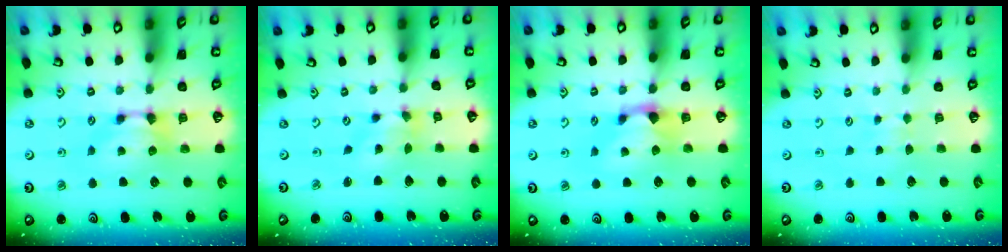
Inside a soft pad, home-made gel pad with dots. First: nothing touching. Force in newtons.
{"total": 1.9, "press": 1.4, "slide": 1.3}
{"total": 1.3, "press": 0.4, "slide": 1.2}
{"total": 3.4, "press": 3.4, "slide": 0.3}